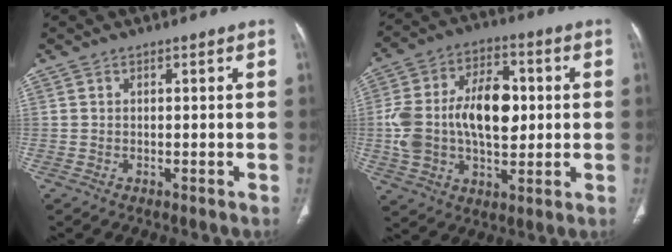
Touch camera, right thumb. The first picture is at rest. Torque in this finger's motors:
{"motor_torque": [1.26, 1.61, 1.43, -0.26, 0.13]}